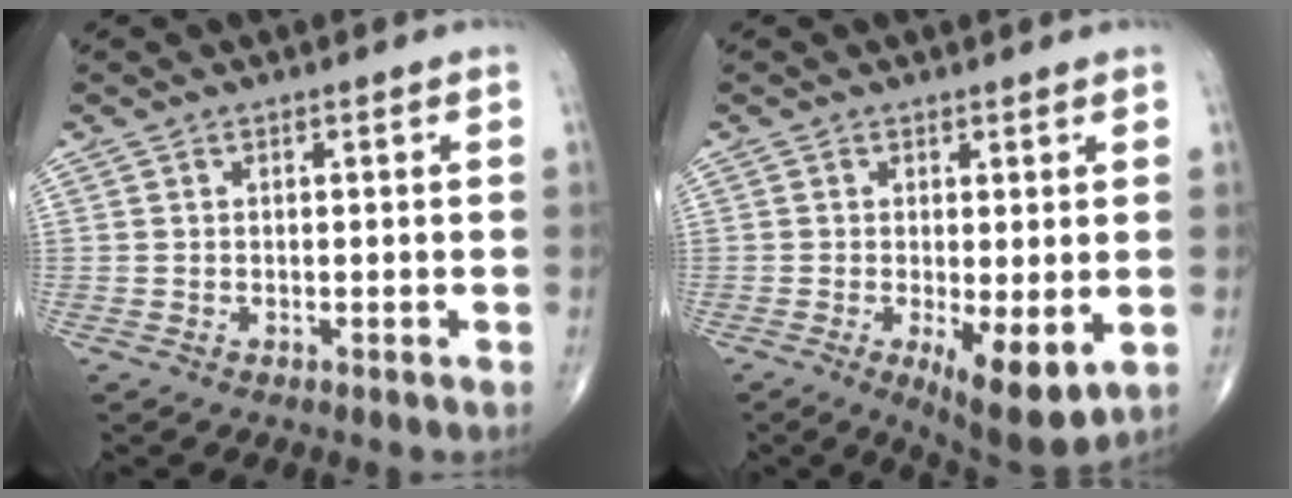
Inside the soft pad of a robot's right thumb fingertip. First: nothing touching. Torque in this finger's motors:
{"motor_torque": [0.17, 1.19, 0.07, -0.17, 0.25]}